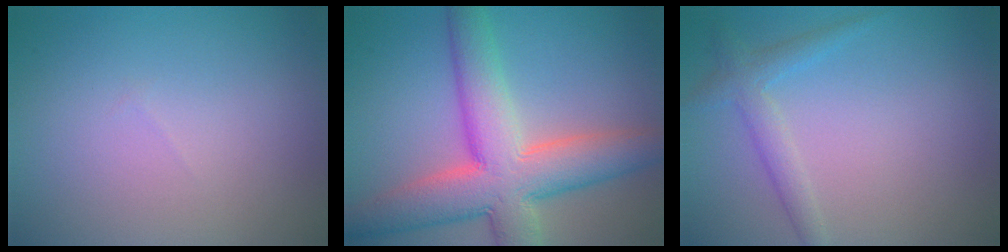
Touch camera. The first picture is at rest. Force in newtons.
{"total": 9.8, "press": 9.8, "slide": 0.5}
{"total": 2.3, "press": 2.3, "slide": 0.1}